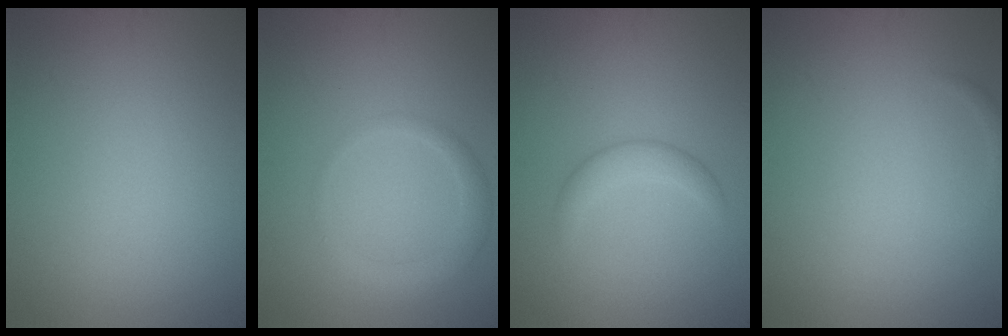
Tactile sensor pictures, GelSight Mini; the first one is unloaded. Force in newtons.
{"total": 2.2, "press": 2.2, "slide": 0.3}
{"total": 2.1, "press": 2.1, "slide": 0.2}
{"total": 0.6, "press": 0.6, "slide": 0.1}